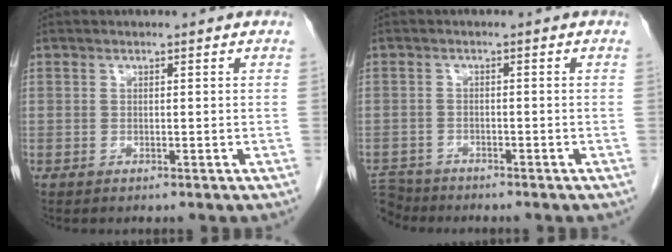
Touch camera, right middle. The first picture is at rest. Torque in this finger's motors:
{"motor_torque": [-0.54, -0.44, -0.01, -0.01]}